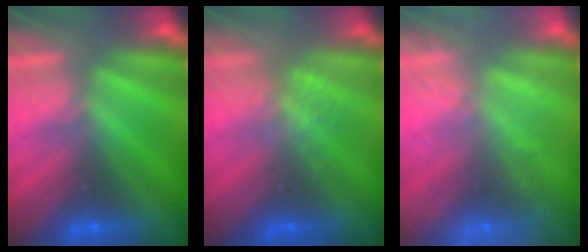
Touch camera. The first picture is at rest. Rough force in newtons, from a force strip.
{"total": 1.0}
{"total": 9.4}